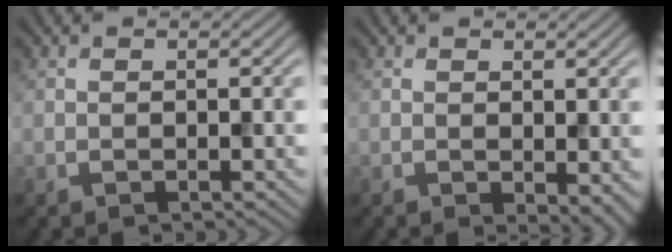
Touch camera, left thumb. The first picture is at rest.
{"total": 3.0, "force": [-0.5, 1.5, 2.6], "torque": [-0.035, -0.010, -0.004]}